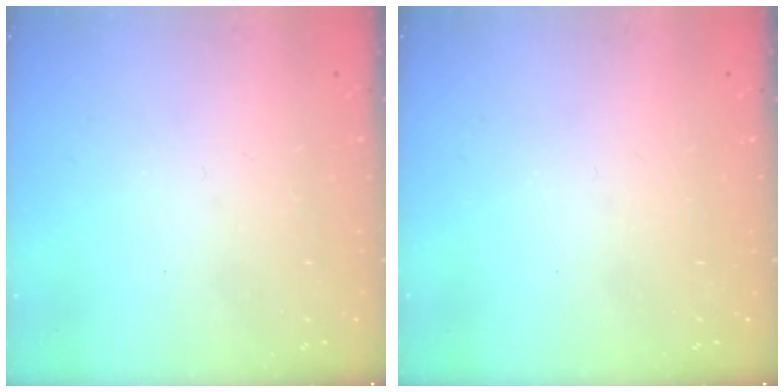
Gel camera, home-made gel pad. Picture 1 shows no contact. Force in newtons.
{"total": 0.0}